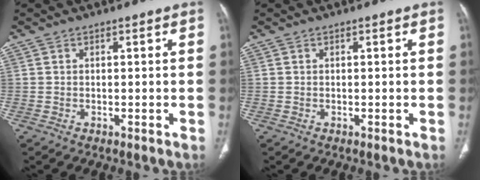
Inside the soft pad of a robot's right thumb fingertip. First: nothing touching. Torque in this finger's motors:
{"motor_torque": [-0.11, 0.11, -0.11, -0.05, 0.00]}